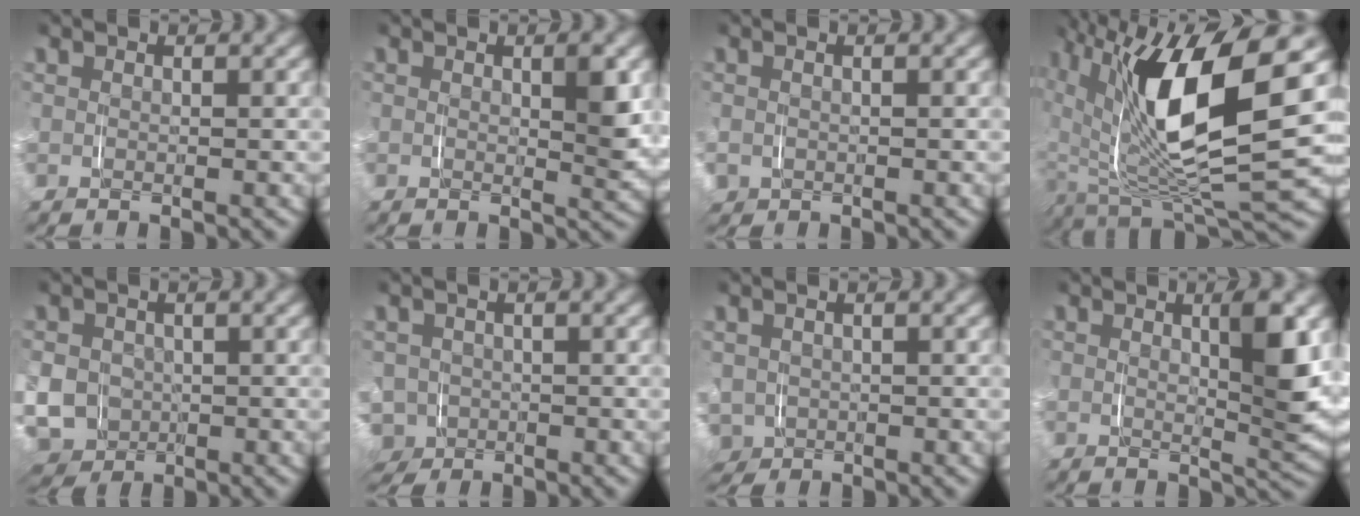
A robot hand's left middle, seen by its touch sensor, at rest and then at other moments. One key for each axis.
{"total": 2.0, "fx": 0.3, "fy": 0.1, "fz": 2.0, "tx": -0.016, "ty": -0.007, "tz": 0.004}
{"total": 1.1, "fx": -0.5, "fy": 0.9, "fz": 0.2, "tx": -0.015, "ty": -0.008, "tz": -0.007}
{"total": 14.9, "fx": 1.6, "fy": 5.8, "fz": 13.7, "tx": -0.224, "ty": -0.001, "tz": 0.031}
{"total": 7.8, "fx": -2.0, "fy": 6.9, "fz": 2.8, "tx": -0.086, "ty": -0.044, "tz": -0.024}
{"total": 6.9, "fx": -2.3, "fy": 6.2, "fz": 2.2, "tx": -0.077, "ty": -0.039, "tz": -0.033}
{"total": 4.6, "fx": -1.4, "fy": 4.1, "fz": 1.5, "tx": -0.060, "ty": -0.031, "tz": -0.016}
{"total": 3.8, "fx": 0.8, "fy": 0.2, "fz": 3.7, "tx": -0.044, "ty": -0.007, "tz": 0.016}